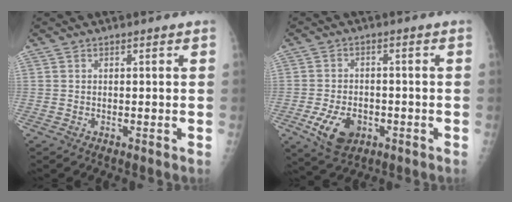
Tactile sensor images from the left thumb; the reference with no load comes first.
{"total": 8.1, "force": [-3.2, 5.2, 5.3], "torque": [-0.087, 0.009, -0.048]}